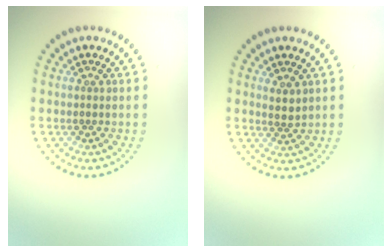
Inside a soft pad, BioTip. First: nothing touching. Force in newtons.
{"total": 1.4, "press": 1.1, "slide": 0.8}